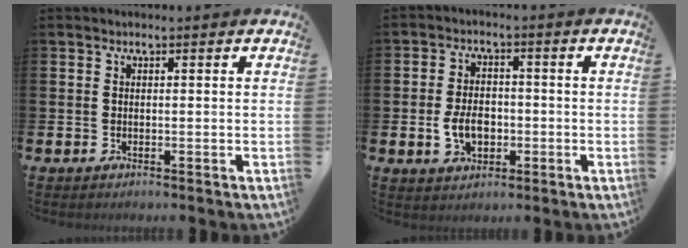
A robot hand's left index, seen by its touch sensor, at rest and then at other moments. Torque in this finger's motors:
{"motor_torque": [0.32, -0.01, 0.23, 0.11]}